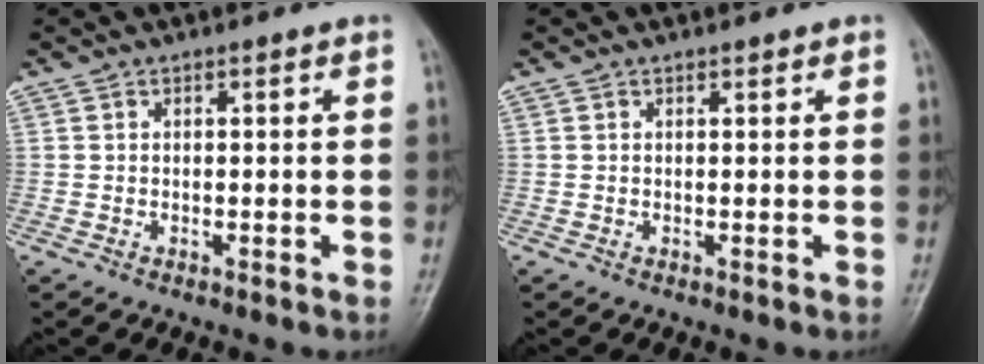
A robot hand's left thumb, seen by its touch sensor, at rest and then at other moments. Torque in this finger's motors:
{"motor_torque": [0.00, 0.08, 0.21, -0.05, 0.00]}